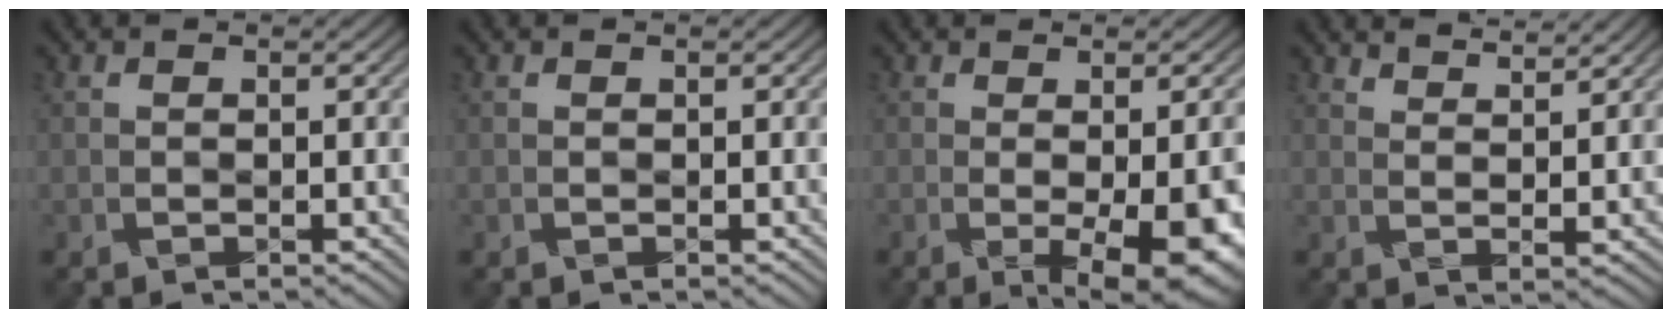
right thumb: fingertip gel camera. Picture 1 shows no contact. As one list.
[{"total": 0.0}, {"total": 8.6, "force": [-2.5, 2.0, 7.9], "torque": [-0.100, -0.001, -0.027]}, {"total": 3.8, "force": [3.6, 0.2, 1.4], "torque": [-0.023, -0.006, 0.060]}]